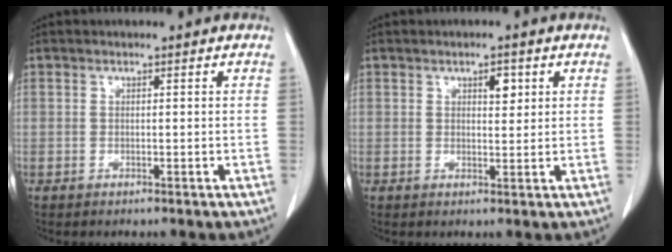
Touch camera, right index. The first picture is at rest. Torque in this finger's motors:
{"motor_torque": [0.01, 0.01, 0.00, 0.00]}